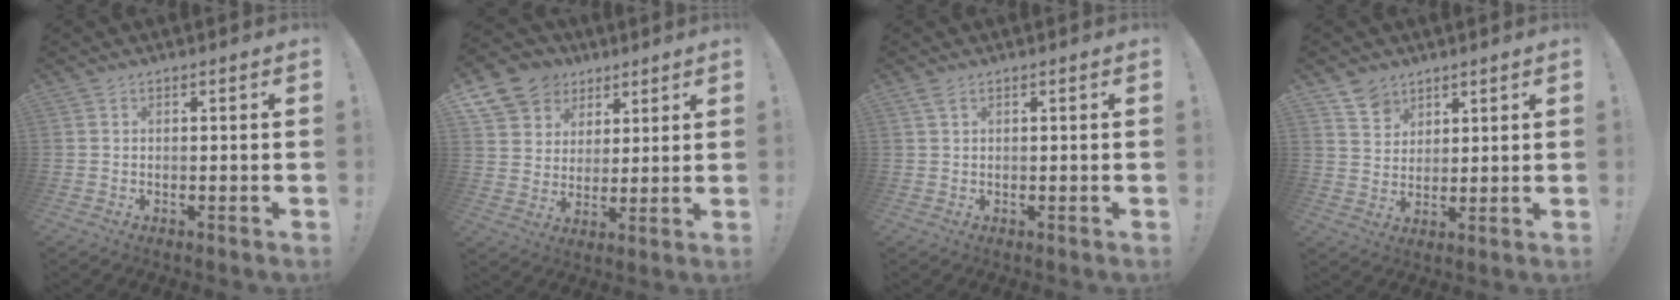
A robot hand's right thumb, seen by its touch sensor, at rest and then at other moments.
{"total": 11.1, "force": [6.2, 8.8, 2.8], "torque": [-0.044, -0.042, 0.126]}
{"total": 1.5, "force": [0.9, 0.6, 1.0], "torque": [-0.017, -0.001, 0.015]}
{"total": 7.2, "force": [5.2, 4.8, 1.3], "torque": [-0.016, -0.039, 0.101]}